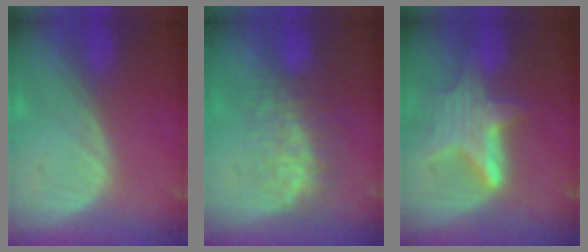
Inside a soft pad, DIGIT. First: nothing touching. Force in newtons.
{"total": 7.6, "press": 7.1, "slide": 2.8}
{"total": 6.8, "press": 6.6, "slide": 1.7}